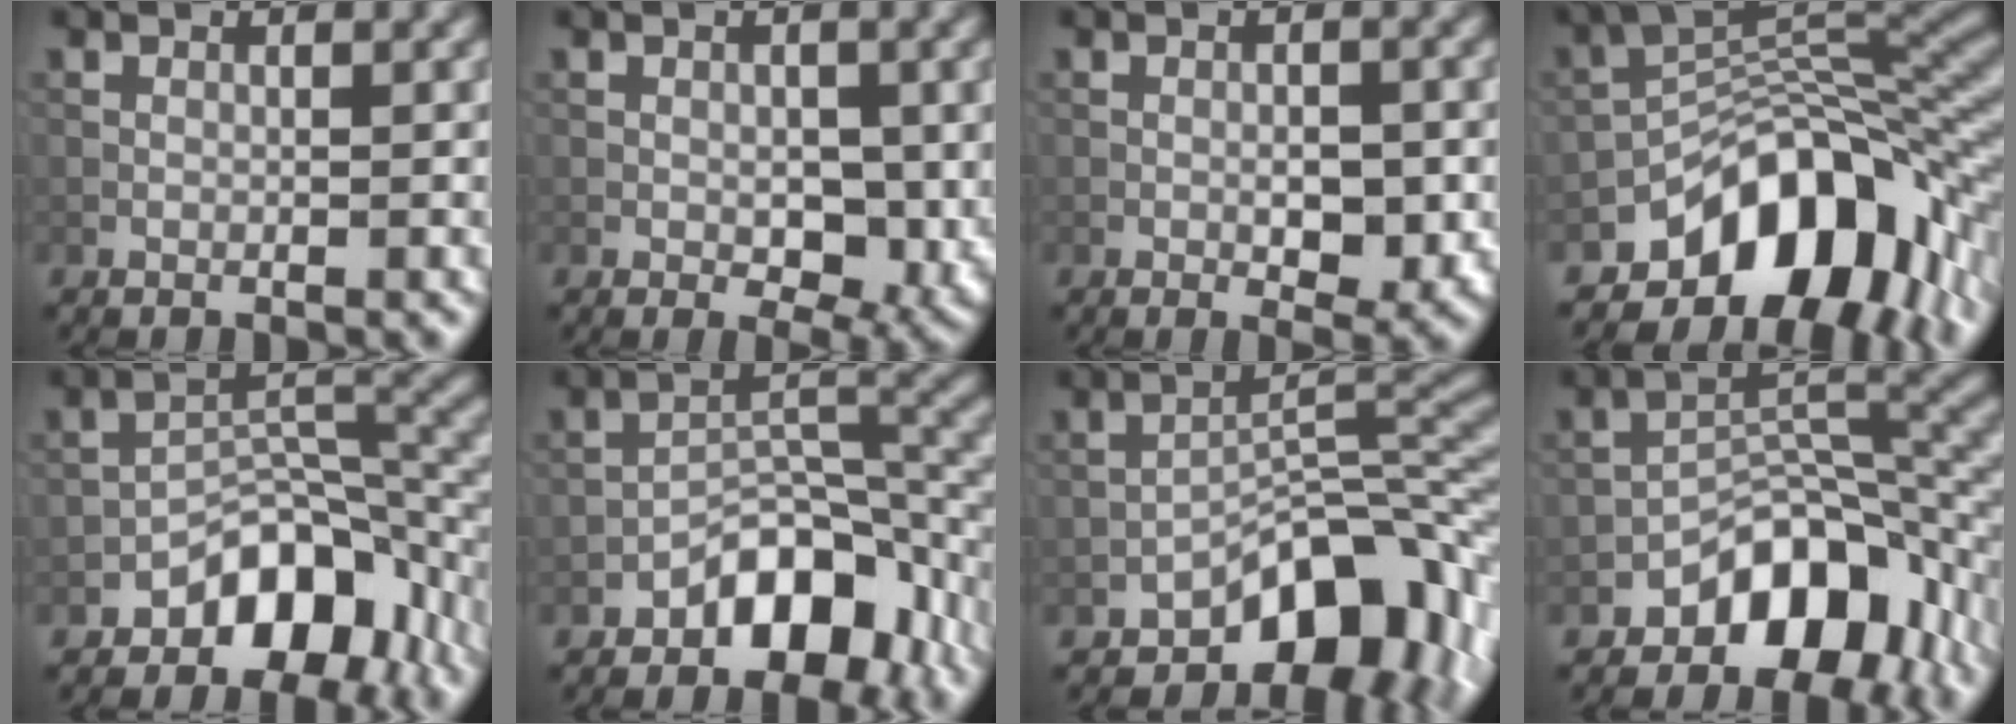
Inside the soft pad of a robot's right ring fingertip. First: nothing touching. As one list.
[{"total": 4.1, "force": [-0.5, 2.4, 3.3], "torque": [-0.045, -0.010, -0.003]}, {"total": 3.0, "force": [-0.8, 1.3, 2.6], "torque": [-0.032, 0.003, -0.011]}, {"total": 12.3, "force": [-6.3, 6.5, 8.4], "torque": [-0.106, 0.012, -0.119]}, {"total": 7.9, "force": [-4.6, 4.3, 4.8], "torque": [-0.051, 0.006, -0.083]}, {"total": 7.4, "force": [-4.2, 3.8, 4.8], "torque": [-0.057, 0.011, -0.077]}, {"total": 9.7, "force": [-5.6, 4.8, 6.3], "torque": [-0.068, 0.015, -0.102]}, {"total": 8.6, "force": [-4.8, 4.6, 5.4], "torque": [-0.060, 0.006, -0.084]}]